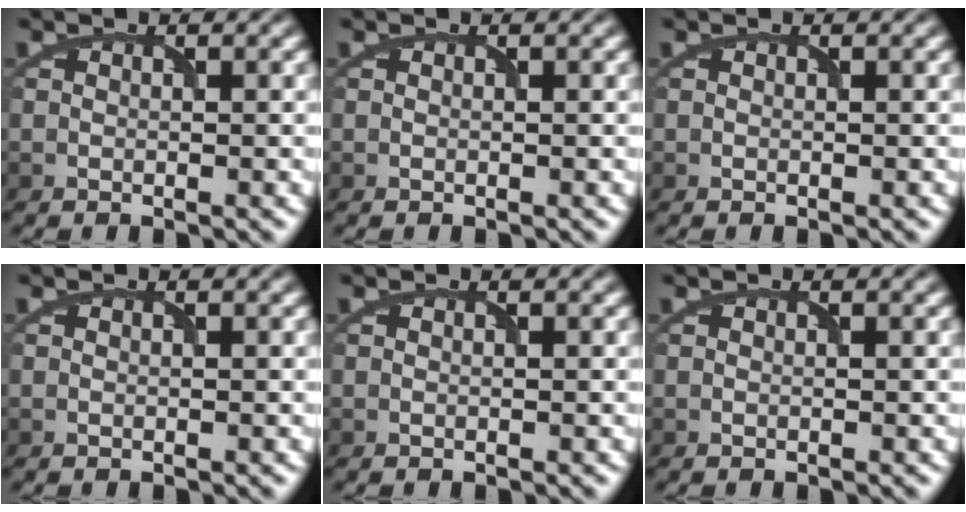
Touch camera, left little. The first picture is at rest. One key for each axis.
{"total": 0.0}
{"total": 0.0}
{"total": 0.0}
{"total": 0.0}
{"total": 0.0}